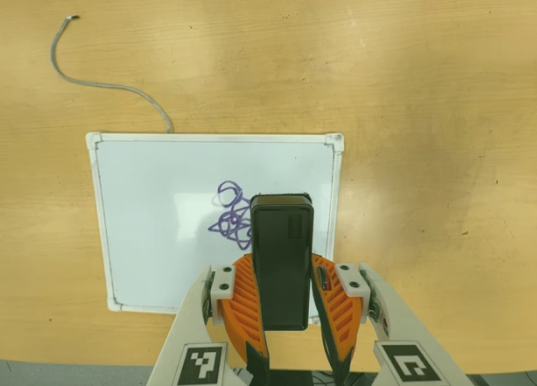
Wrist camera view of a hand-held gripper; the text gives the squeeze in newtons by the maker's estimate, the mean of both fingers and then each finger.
{"total": 6.6, "left": 5.2, "right": 8.0}